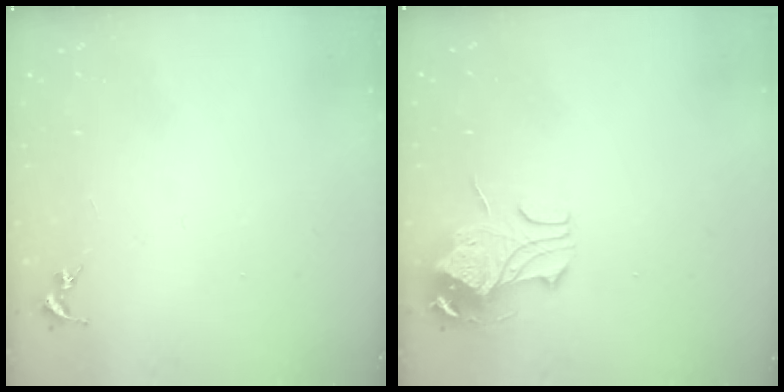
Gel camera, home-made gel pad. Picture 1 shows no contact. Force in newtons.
{"total": 9.6, "press": 9.6, "slide": 1.1}